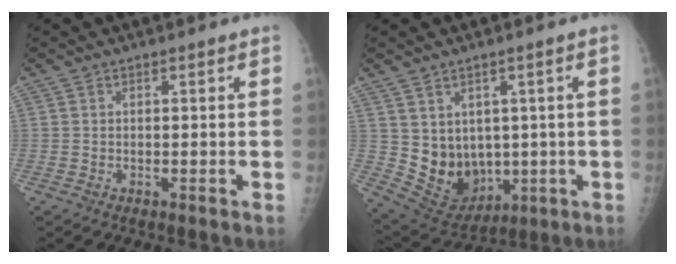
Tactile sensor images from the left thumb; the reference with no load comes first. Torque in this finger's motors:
{"motor_torque": [-0.03, 0.26, 0.52, -0.24, 0.16]}